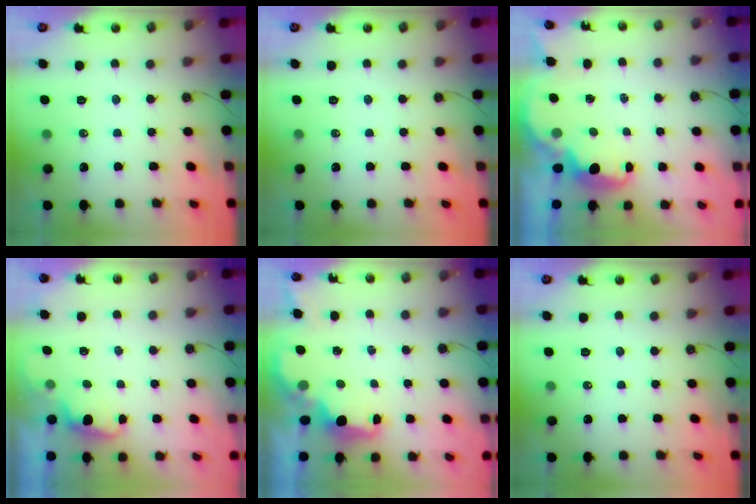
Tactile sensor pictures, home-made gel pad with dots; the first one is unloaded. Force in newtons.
{"total": 0.0}
{"total": 2.7, "press": 2.6, "slide": 0.6}
{"total": 1.2, "press": 1.0, "slide": 0.7}
{"total": 2.1, "press": 2.0, "slide": 0.8}
{"total": 0.0}